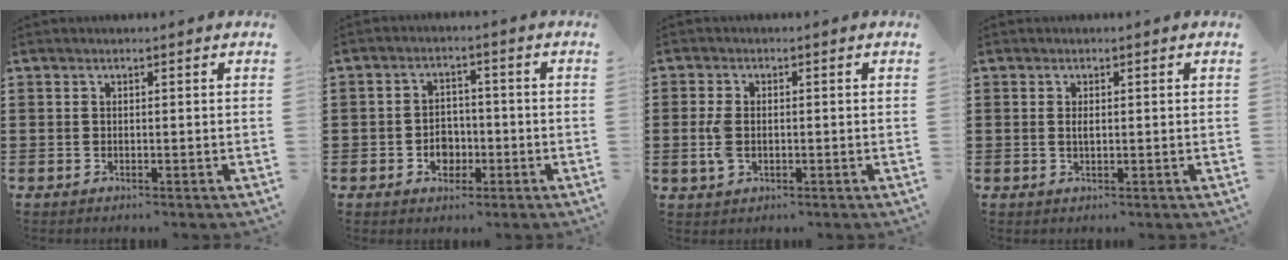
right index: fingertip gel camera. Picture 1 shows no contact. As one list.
[{"total": 3.6, "force": [-1.2, 3.0, 1.6], "torque": [-0.028, 0.002, -0.027]}, {"total": 3.8, "force": [-0.4, 2.4, 2.9], "torque": [-0.078, -0.001, -0.013]}, {"total": 1.3, "force": [0.2, 0.4, 1.2], "torque": [-0.024, 0.003, 0.002]}]